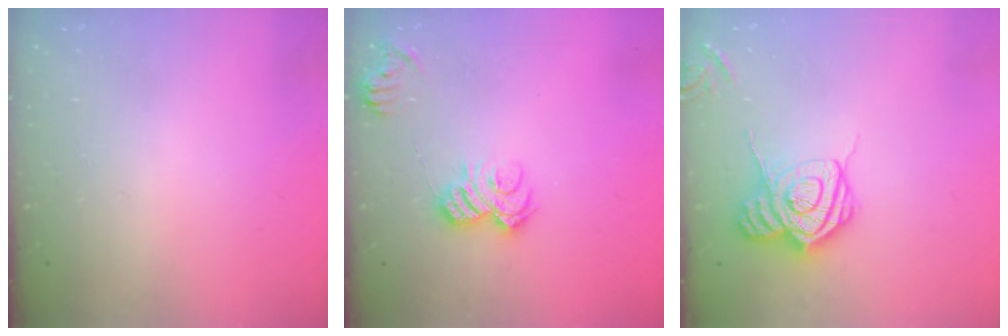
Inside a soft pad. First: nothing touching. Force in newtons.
{"total": 8.6, "press": 8.6, "slide": 0.0}
{"total": 14.1, "press": 14.0, "slide": 1.3}